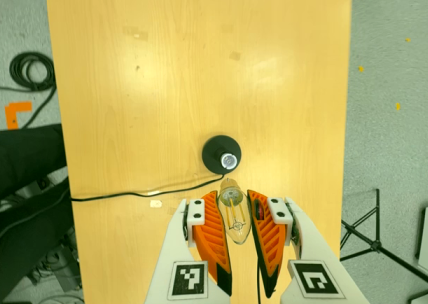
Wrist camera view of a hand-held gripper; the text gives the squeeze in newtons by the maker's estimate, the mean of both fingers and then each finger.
{"total": 22.9, "left": 26.3, "right": 19.4}